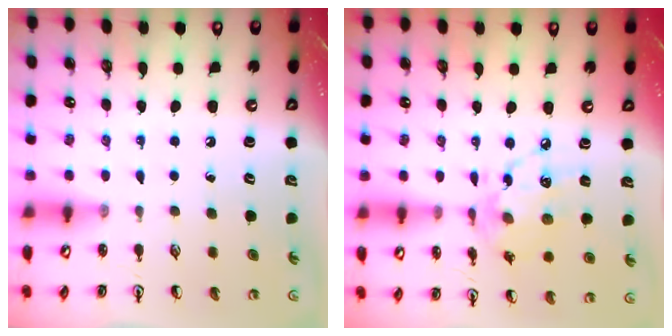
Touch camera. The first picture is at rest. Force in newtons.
{"total": 12.5, "press": 12.5, "slide": 0.8}